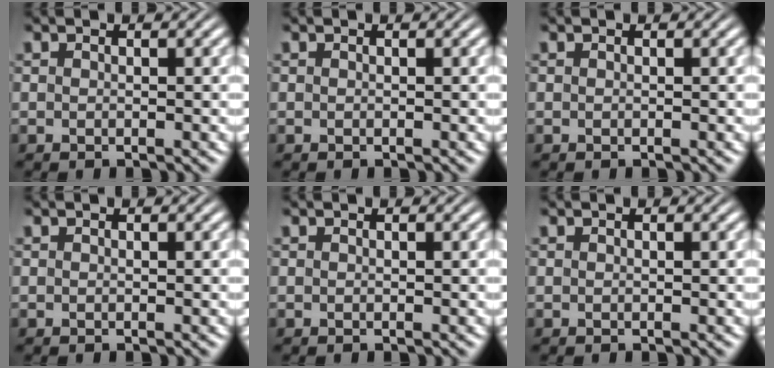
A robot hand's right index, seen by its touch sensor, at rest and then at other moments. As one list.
[{"total": 0.0}, {"total": 0.0}, {"total": 0.0}, {"total": 0.0}, {"total": 0.0}]